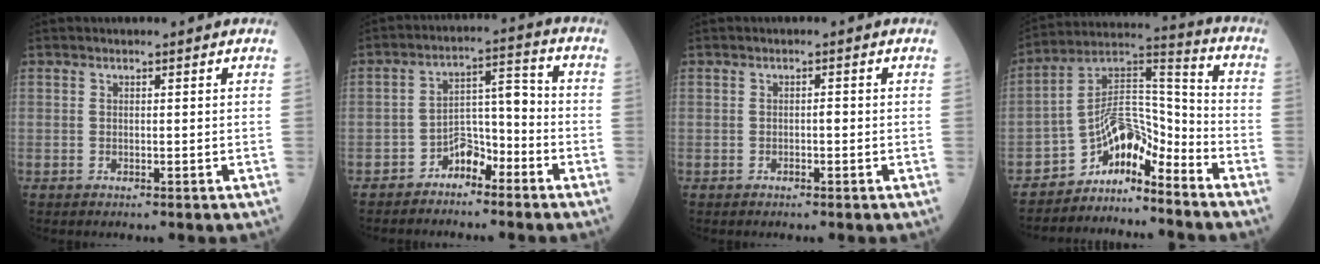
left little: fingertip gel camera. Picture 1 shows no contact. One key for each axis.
{"total": 5.8, "fx": -4.1, "fy": 2.9, "fz": 3.0, "tx": -0.045, "ty": 0.024, "tz": -0.075}
{"total": 0.8, "fx": -0.3, "fy": 0.3, "fz": 0.7, "tx": -0.007, "ty": 0.003, "tz": -0.005}
{"total": 8.3, "fx": -7.3, "fy": 2.2, "fz": 3.2, "tx": -0.058, "ty": 0.049, "tz": -0.133}